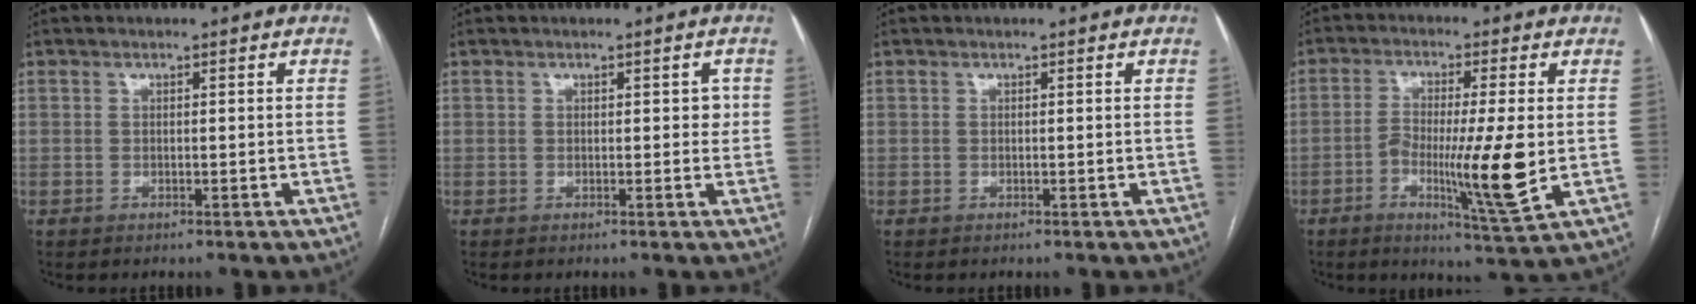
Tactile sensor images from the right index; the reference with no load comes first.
{"total": 1.7, "force": [0.3, 1.2, 1.3], "torque": [-0.009, 0.009, 0.002]}
{"total": 0.0}
{"total": 10.7, "force": [-2.0, 0.3, 10.5], "torque": [-0.183, -0.021, -0.037]}